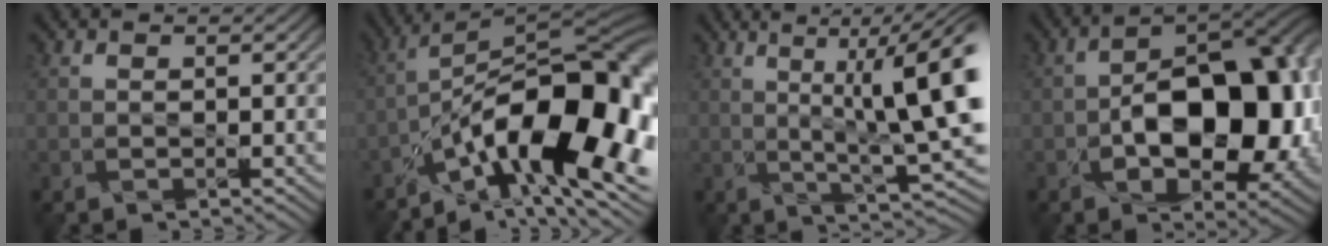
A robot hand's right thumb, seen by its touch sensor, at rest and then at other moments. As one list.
[{"total": 18.2, "force": [-6.8, 7.5, 15.1], "torque": [-0.224, -0.003, -0.125]}, {"total": 14.0, "force": [3.0, 3.6, 13.2], "torque": [-0.178, 0.003, 0.055]}, {"total": 15.5, "force": [-2.1, 9.1, 12.3], "torque": [-0.168, -0.015, -0.030]}]